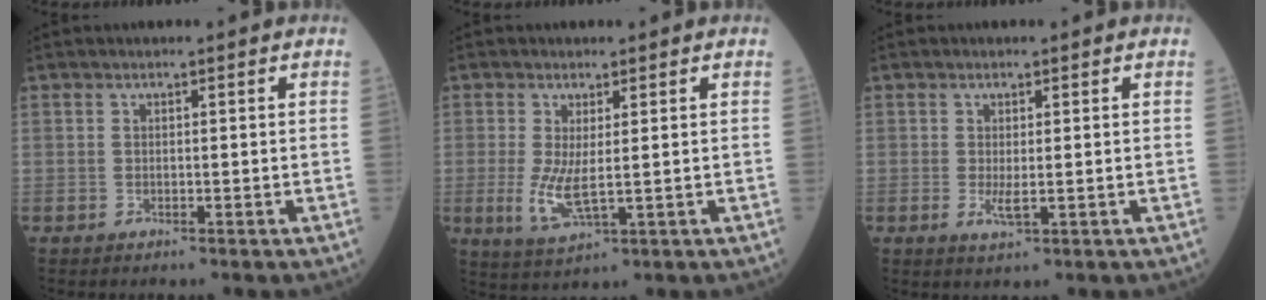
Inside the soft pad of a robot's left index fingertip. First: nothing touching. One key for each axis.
{"total": 5.1, "fx": -0.2, "fy": 1.2, "fz": 4.9, "tx": -0.111, "ty": -0.017, "tz": 0.002}
{"total": 2.1, "fx": -0.2, "fy": 0.4, "fz": 2.0, "tx": -0.043, "ty": -0.006, "tz": 0.000}